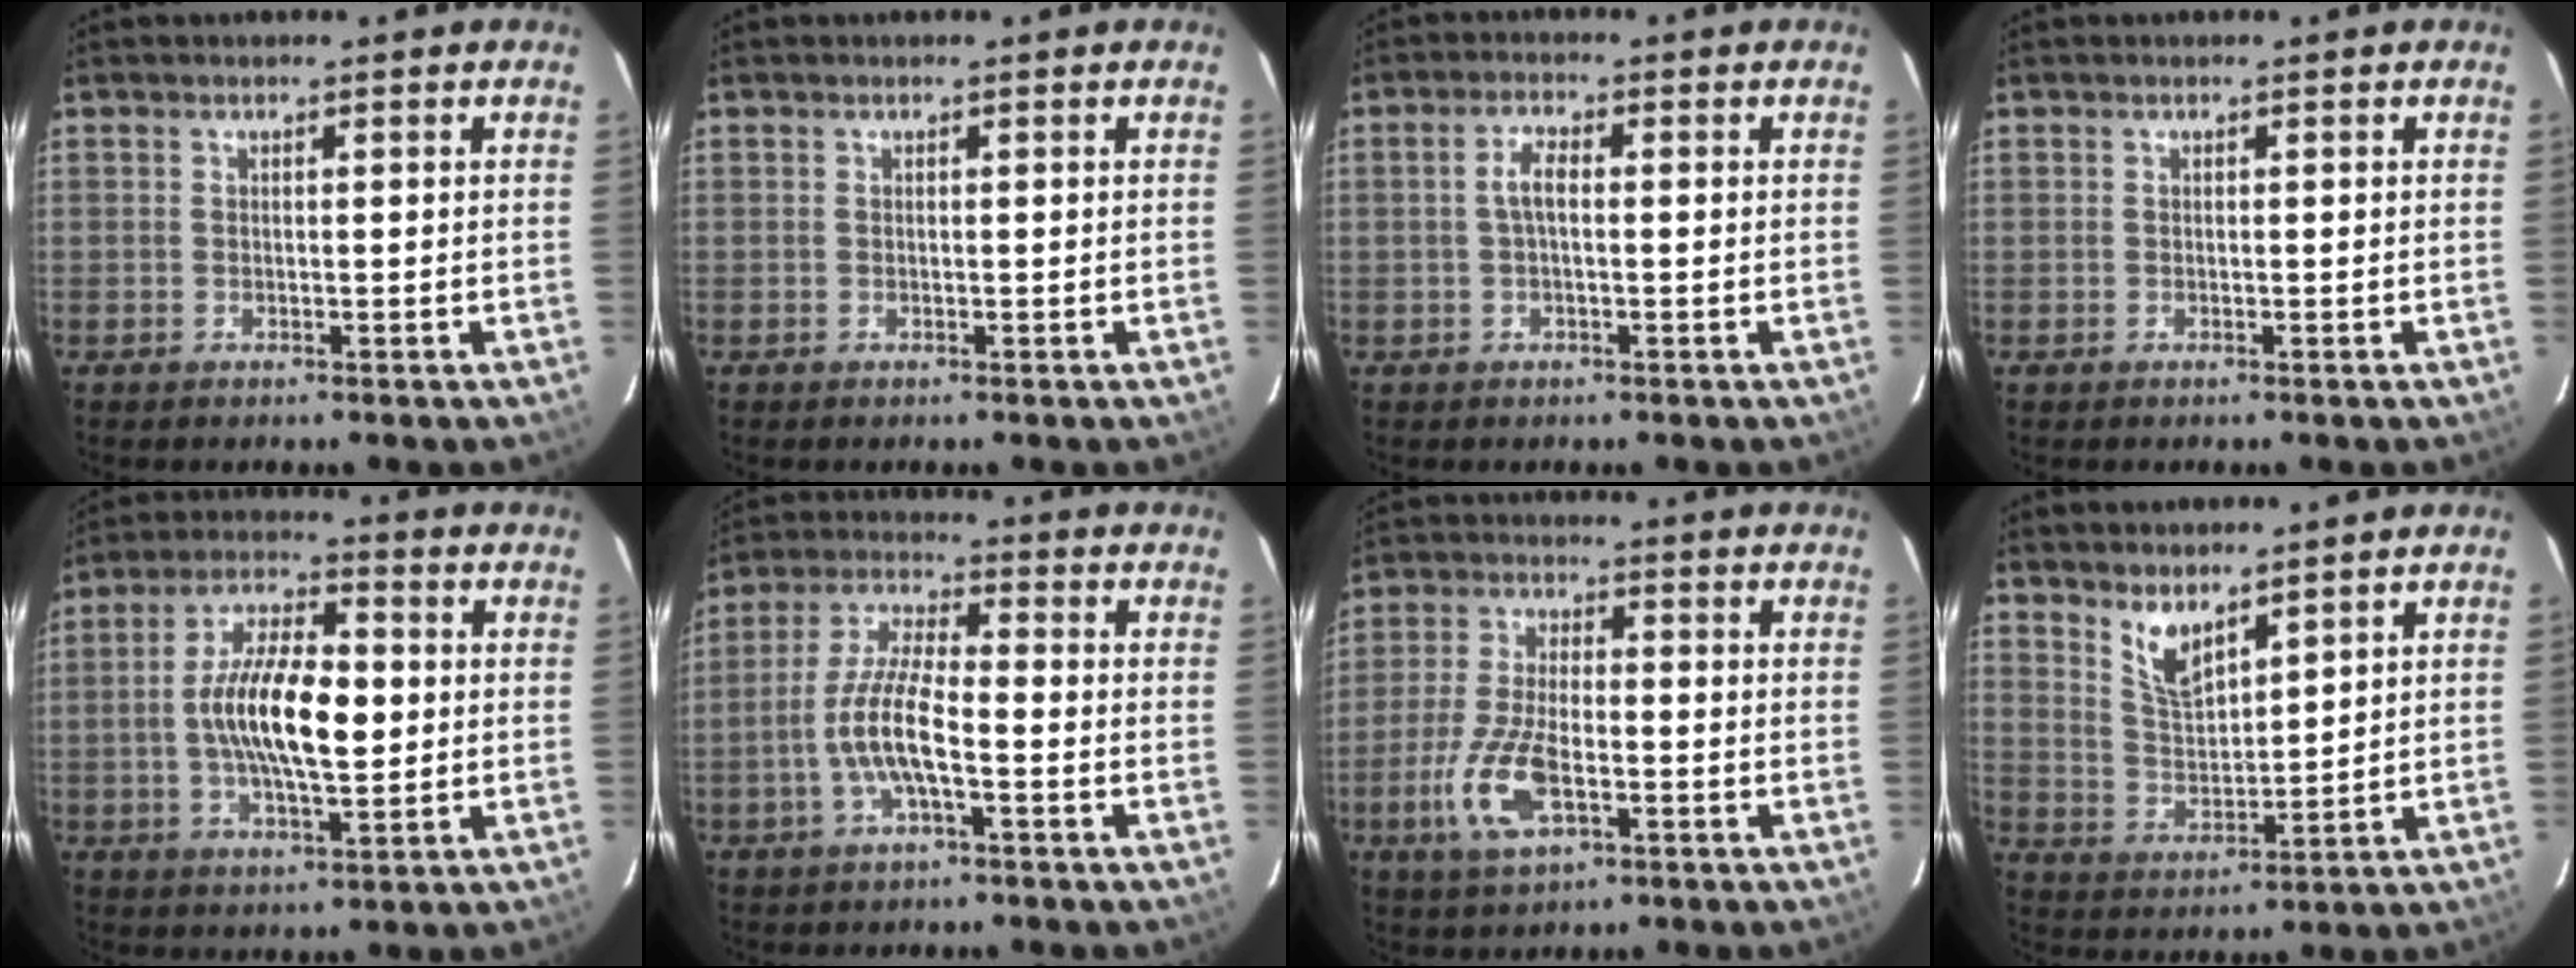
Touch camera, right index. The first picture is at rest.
{"total": 0.0}
{"total": 3.0, "force": [-0.1, 1.1, 2.8], "torque": [-0.057, 0.008, -0.001]}
{"total": 0.0}
{"total": 13.1, "force": [-0.2, 4.8, 12.2], "torque": [-0.231, 0.009, -0.007]}
{"total": 9.4, "force": [-3.2, 2.2, 8.6], "torque": [-0.182, 0.005, -0.061]}
{"total": 11.0, "force": [-4.0, 4.6, 9.2], "torque": [-0.202, -0.008, -0.075]}
{"total": 6.5, "force": [4.9, 2.1, 3.7], "torque": [-0.067, -0.006, 0.101]}